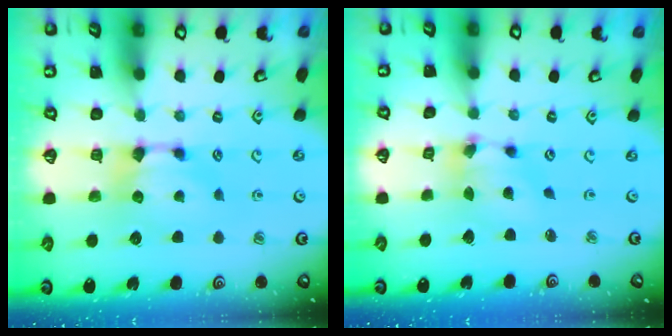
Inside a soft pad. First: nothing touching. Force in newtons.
{"total": 4.6, "press": 4.1, "slide": 1.9}